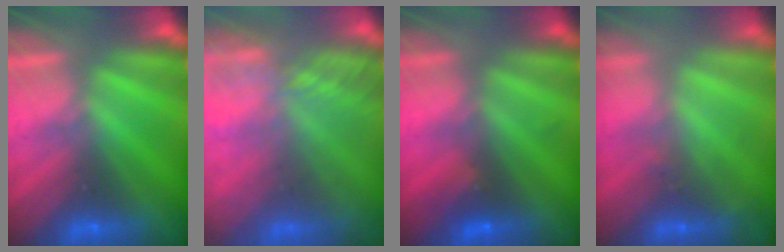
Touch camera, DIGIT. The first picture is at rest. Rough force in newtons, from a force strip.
{"total": 6.9}
{"total": 2.3}
{"total": 2.8}